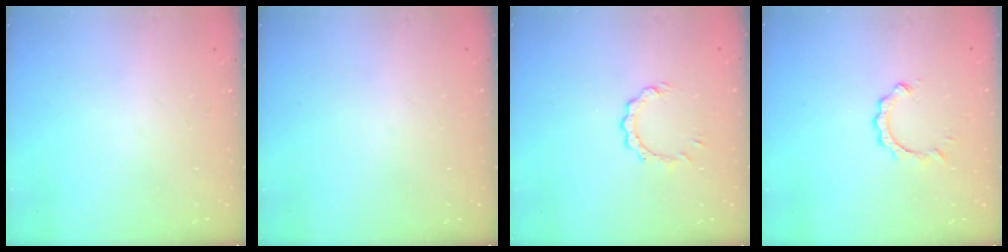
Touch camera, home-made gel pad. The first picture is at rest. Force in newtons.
{"total": 0.0}
{"total": 3.5, "press": 3.5, "slide": 0.4}
{"total": 2.3, "press": 2.3, "slide": 0.2}